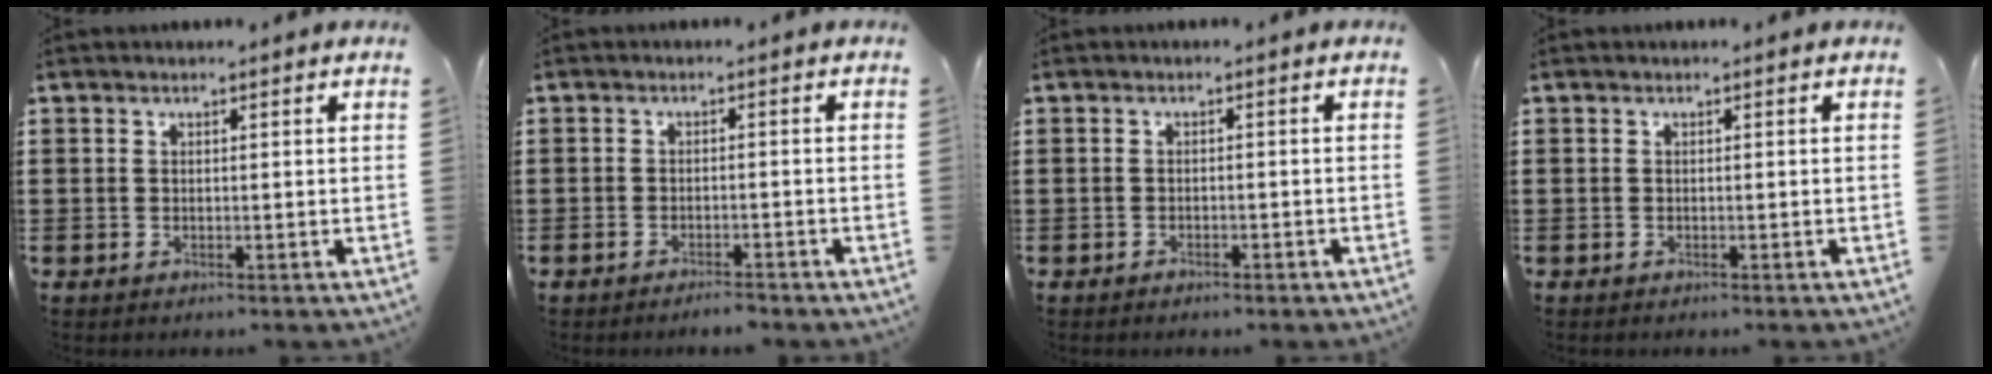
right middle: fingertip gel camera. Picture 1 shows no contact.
{"total": 1.7, "force": [-1.6, 0.1, 0.6], "torque": [-0.012, 0.001, -0.031]}
{"total": 0.9, "force": [-0.8, 0.1, 0.2], "torque": [-0.008, -0.004, -0.016]}
{"total": 0.0}